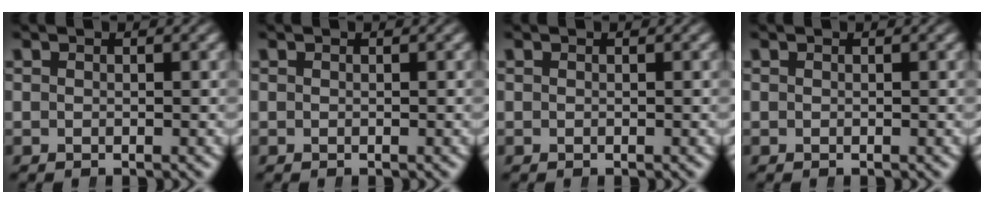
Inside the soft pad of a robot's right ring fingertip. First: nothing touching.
{"total": 0.0}
{"total": 0.0}
{"total": 0.0}